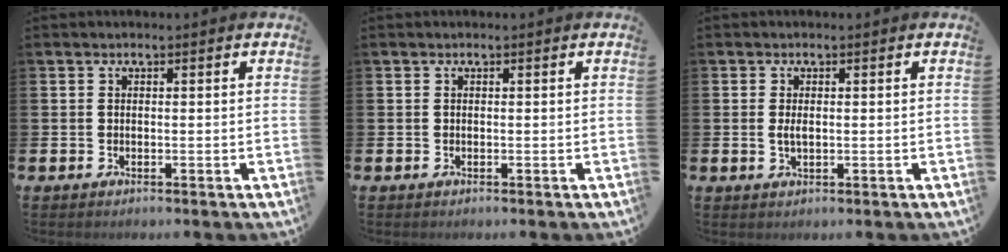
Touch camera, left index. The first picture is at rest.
{"total": 0.0}
{"total": 1.6, "force": [0.1, 0.7, 1.5], "torque": [-0.025, 0.001, -0.001]}